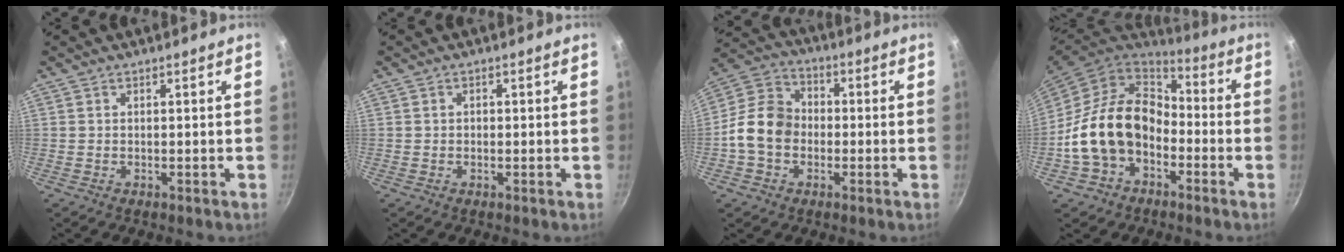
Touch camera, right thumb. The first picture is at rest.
{"total": 0.8, "force": [0.0, 0.7, 0.4], "torque": [-0.003, 0.005, -0.001]}
{"total": 11.4, "force": [-1.9, 9.1, 6.7], "torque": [-0.093, 0.031, -0.056]}
{"total": 17.3, "force": [-4.0, 12.8, 11.0], "torque": [-0.169, 0.056, -0.078]}